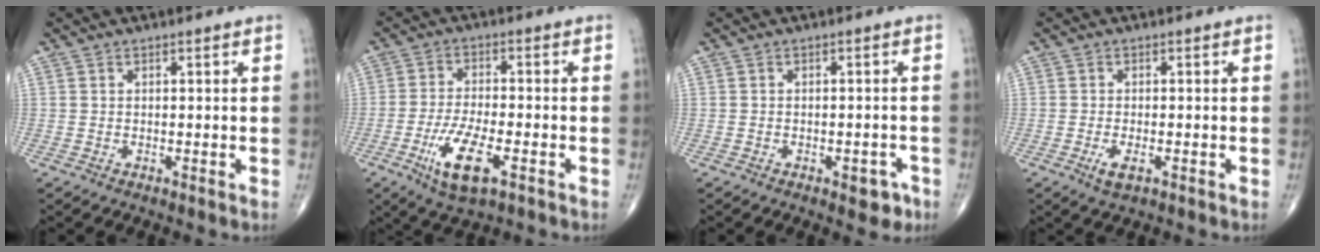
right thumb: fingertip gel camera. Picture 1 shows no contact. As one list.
[{"total": 9.8, "force": [-4.1, 3.2, 8.3], "torque": [-0.165, 0.004, -0.070]}, {"total": 3.6, "force": [-1.9, 1.9, 2.4], "torque": [-0.013, 0.011, -0.021]}, {"total": 2.7, "force": [-1.1, 1.0, 2.3], "torque": [-0.044, -0.003, -0.020]}]